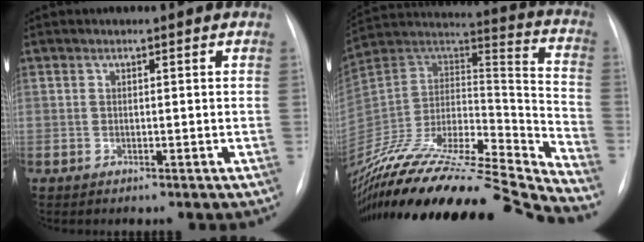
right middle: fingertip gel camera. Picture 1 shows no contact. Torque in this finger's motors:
{"motor_torque": [0.73, -1.41, 1.05, 0.21]}